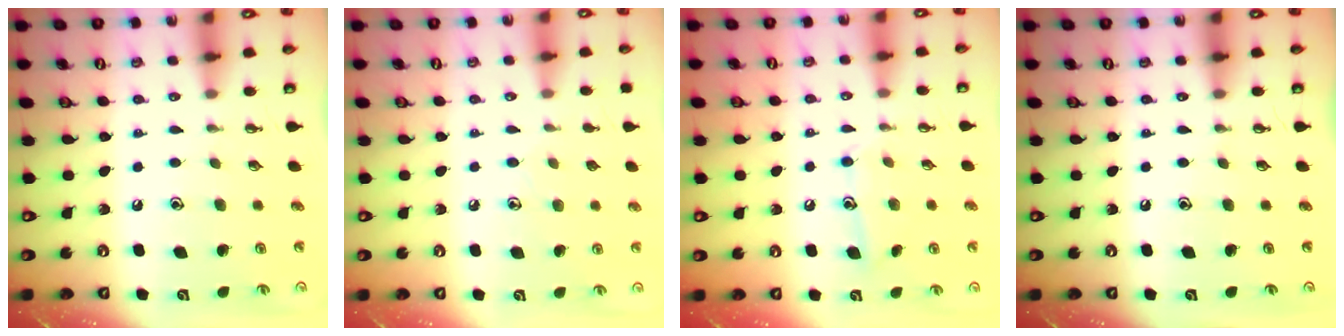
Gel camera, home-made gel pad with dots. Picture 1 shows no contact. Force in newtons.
{"total": 5.1, "press": 5.0, "slide": 0.6}
{"total": 9.1, "press": 9.1, "slide": 0.6}
{"total": 0.0}